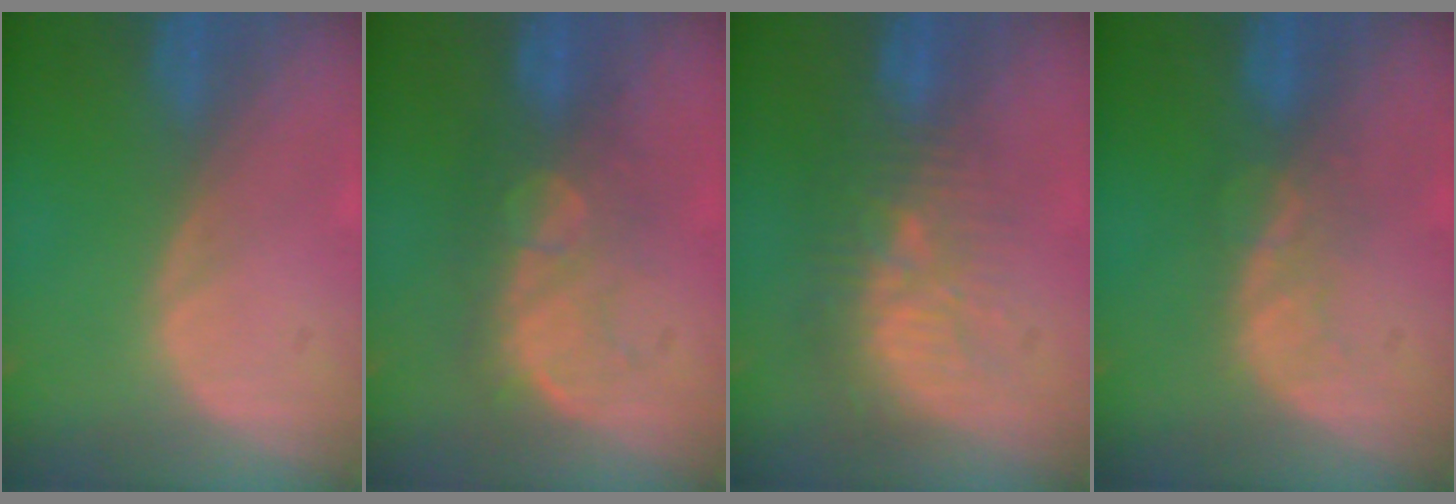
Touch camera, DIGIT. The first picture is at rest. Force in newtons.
{"total": 7.8, "press": 7.7, "slide": 1.6}
{"total": 9.9, "press": 8.9, "slide": 4.3}
{"total": 3.7, "press": 3.7, "slide": 0.5}